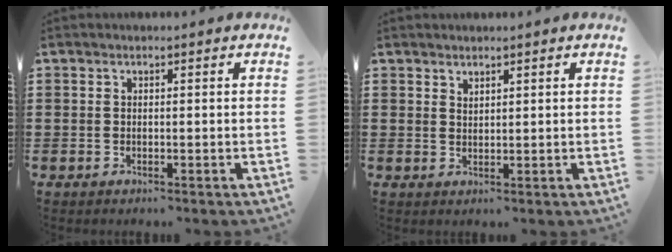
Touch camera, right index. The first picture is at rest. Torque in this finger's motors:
{"motor_torque": [-0.26, 0.32, 0.02, -0.01]}